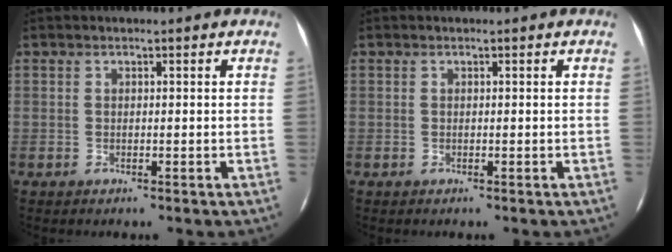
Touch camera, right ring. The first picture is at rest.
{"total": 0.0}